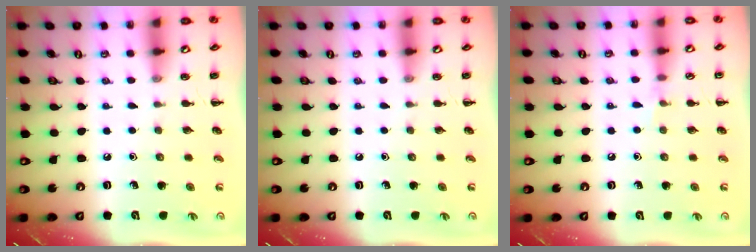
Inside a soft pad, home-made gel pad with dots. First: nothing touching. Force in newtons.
{"total": 0.0}
{"total": 4.6, "press": 4.3, "slide": 1.6}